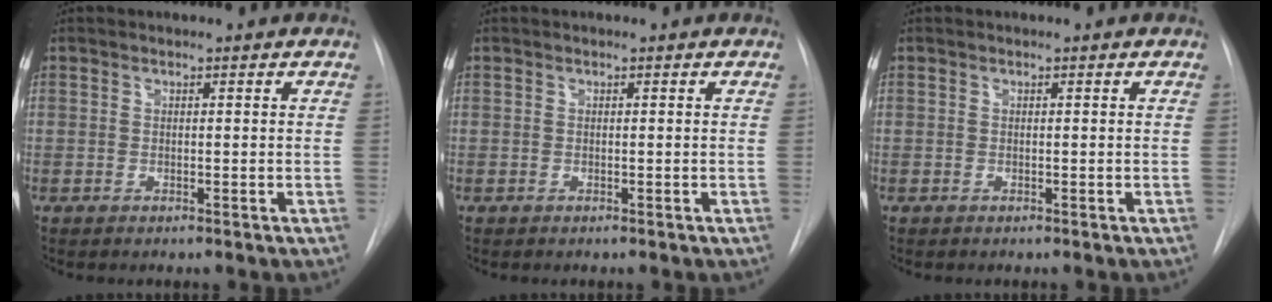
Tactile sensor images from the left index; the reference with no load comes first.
{"total": 0.0}
{"total": 0.0}